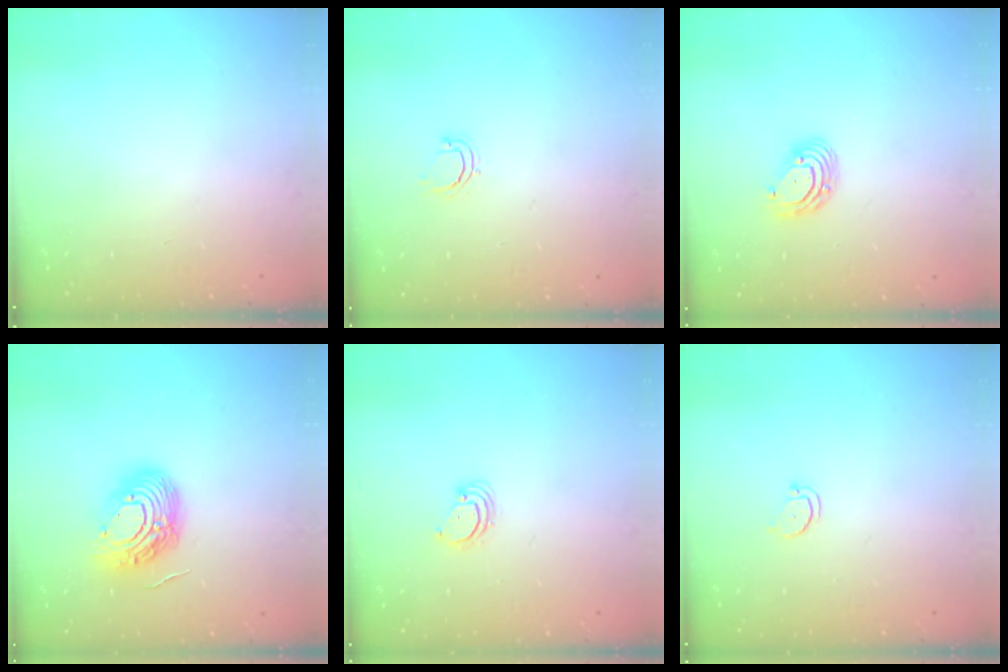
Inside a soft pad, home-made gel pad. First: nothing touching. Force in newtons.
{"total": 4.2, "press": 4.1, "slide": 0.8}
{"total": 6.5, "press": 6.5, "slide": 1.1}
{"total": 14.5, "press": 14.5, "slide": 1.5}
{"total": 2.9, "press": 2.9, "slide": 0.3}
{"total": 2.2, "press": 2.2, "slide": 0.2}